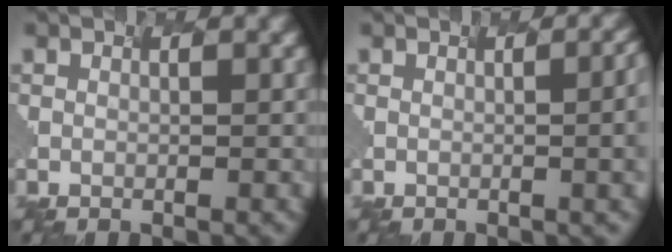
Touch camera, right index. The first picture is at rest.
{"total": 7.3, "force": [0.3, 3.6, 6.4], "torque": [-0.015, 0.027, 0.002]}